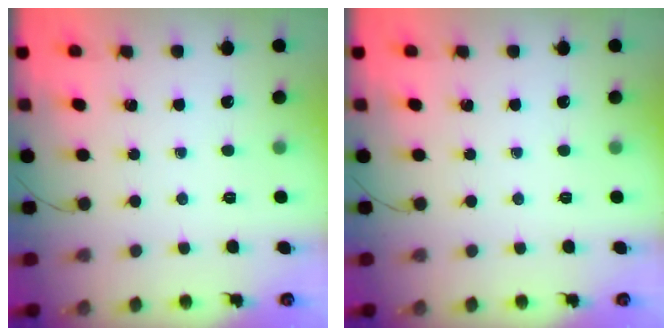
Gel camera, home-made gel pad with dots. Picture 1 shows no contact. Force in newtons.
{"total": 0.0}